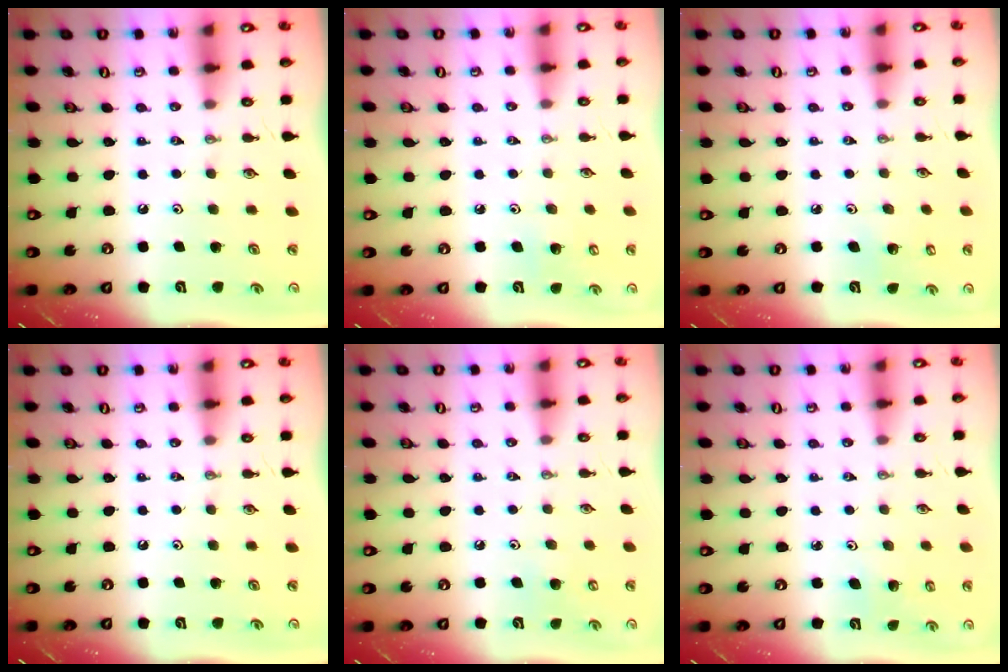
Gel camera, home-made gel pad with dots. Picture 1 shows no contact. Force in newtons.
{"total": 5.7, "press": 5.6, "slide": 1.1}
{"total": 3.4, "press": 3.4, "slide": 0.3}
{"total": 0.0}
{"total": 5.1, "press": 5.1, "slide": 0.5}
{"total": 2.9, "press": 2.8, "slide": 0.8}